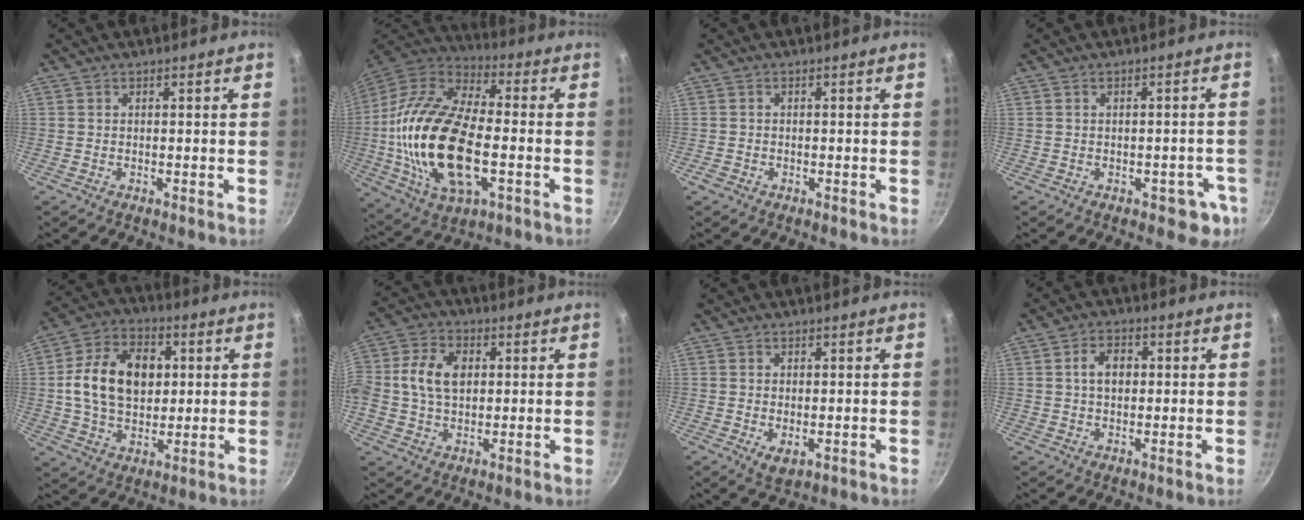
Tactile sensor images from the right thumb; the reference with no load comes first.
{"total": 25.5, "force": [-3.4, 13.0, 21.6], "torque": [-0.425, 0.021, -0.065]}
{"total": 1.1, "force": [-0.6, 0.9, 0.4], "torque": [-0.010, 0.001, -0.008]}
{"total": 5.2, "force": [-2.1, 3.2, 3.6], "torque": [-0.010, 0.019, -0.013]}
{"total": 16.0, "force": [2.2, 11.3, 11.1], "torque": [-0.167, 0.011, 0.030]}
{"total": 9.9, "force": [1.3, 6.9, 7.0], "torque": [-0.120, 0.015, 0.011]}
{"total": 3.3, "force": [-0.5, 2.0, 2.6], "torque": [-0.043, -0.013, -0.002]}
{"total": 4.9, "force": [0.6, 3.4, 3.4], "torque": [-0.043, 0.010, 0.005]}